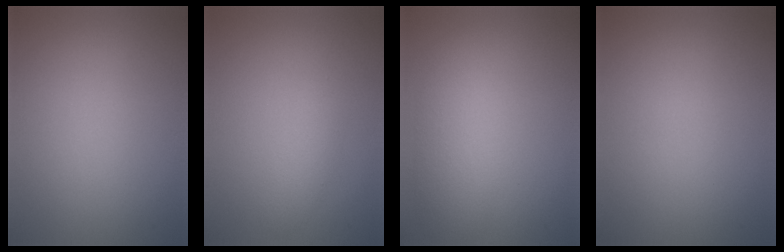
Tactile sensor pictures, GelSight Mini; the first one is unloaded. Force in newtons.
{"total": 1.5, "press": 1.5, "slide": 0.1}
{"total": 4.0, "press": 4.0, "slide": 0.2}
{"total": 0.0}